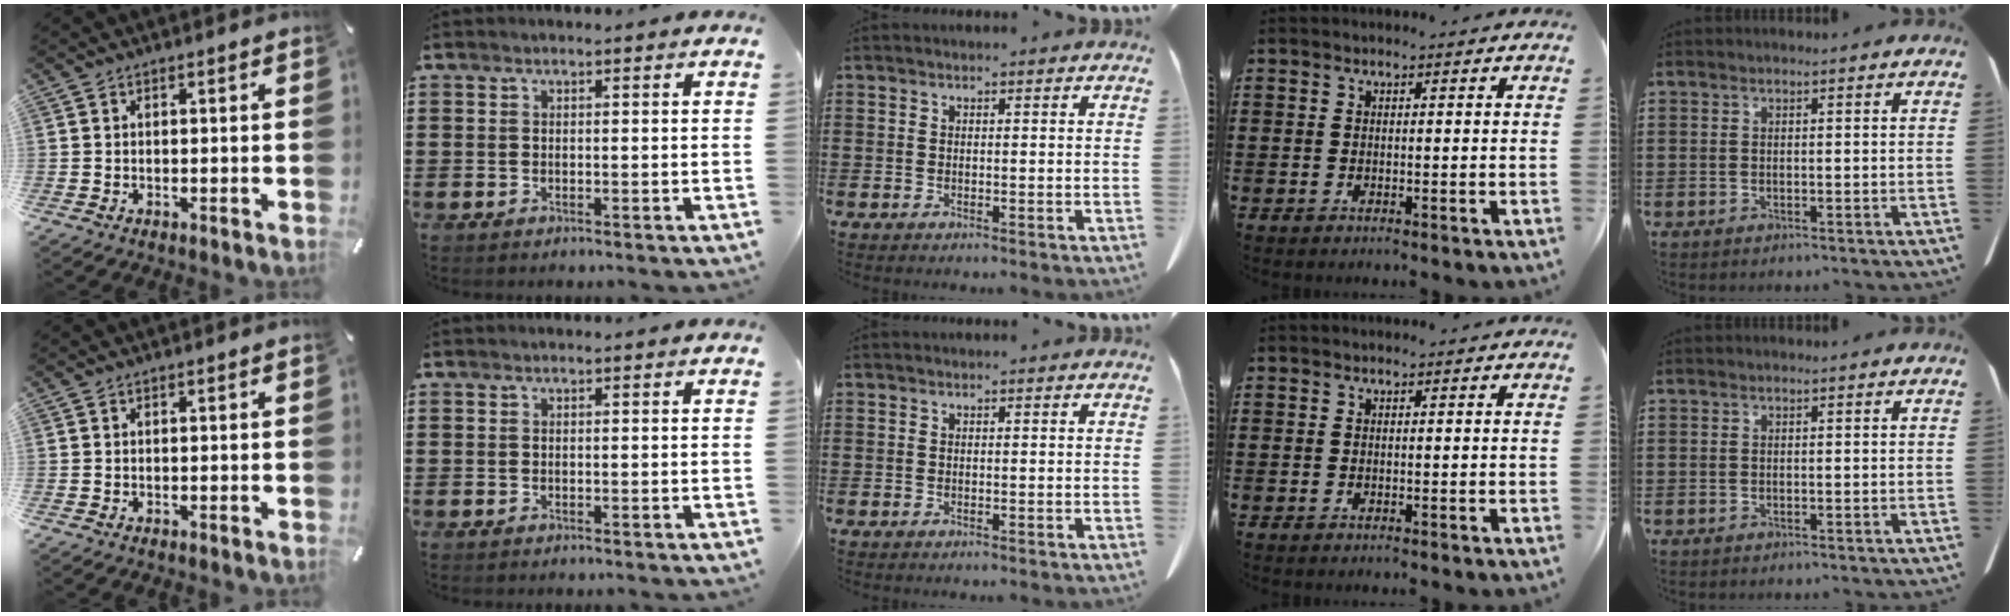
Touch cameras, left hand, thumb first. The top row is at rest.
{}